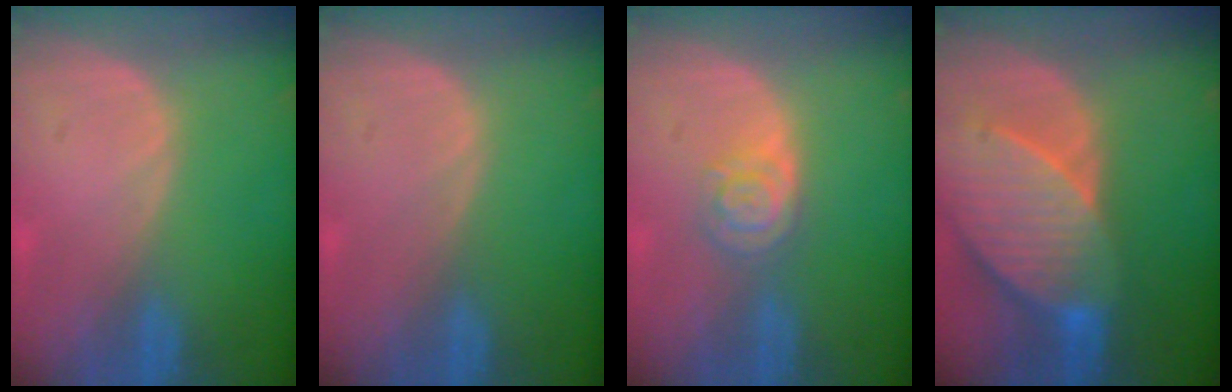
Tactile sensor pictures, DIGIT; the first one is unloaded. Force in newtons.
{"total": 0.0}
{"total": 4.3, "press": 3.8, "slide": 2.0}
{"total": 10.2, "press": 9.0, "slide": 4.8}